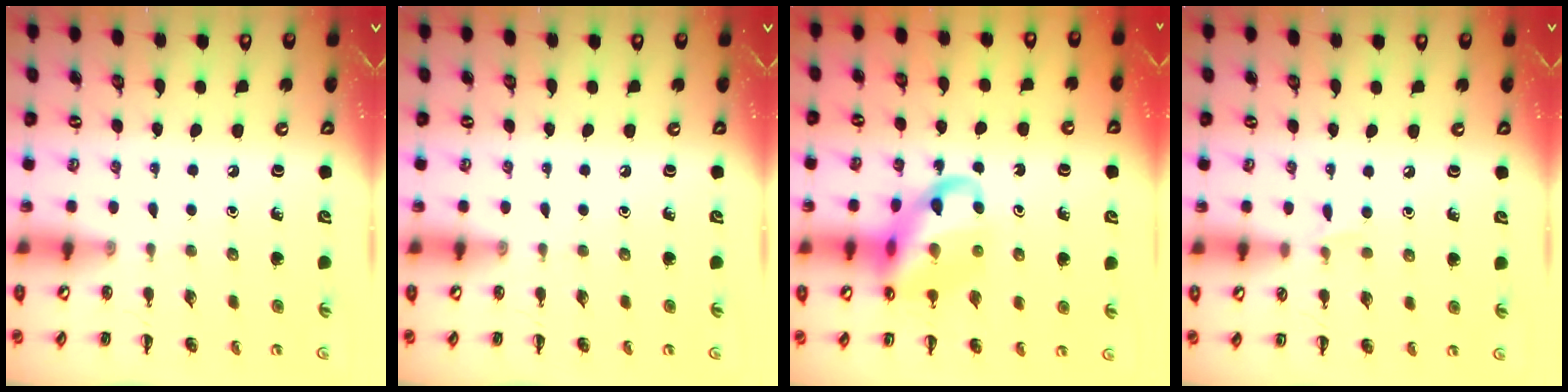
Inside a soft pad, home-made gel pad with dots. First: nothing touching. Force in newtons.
{"total": 0.0}
{"total": 15.2, "press": 15.0, "slide": 2.6}
{"total": 3.6, "press": 3.4, "slide": 1.1}